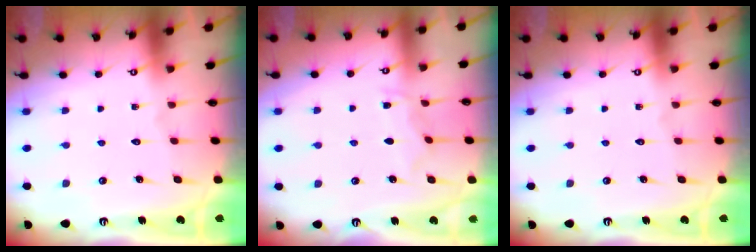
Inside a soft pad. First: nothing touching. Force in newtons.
{"total": 5.1, "press": 5.1, "slide": 0.4}
{"total": 0.0}